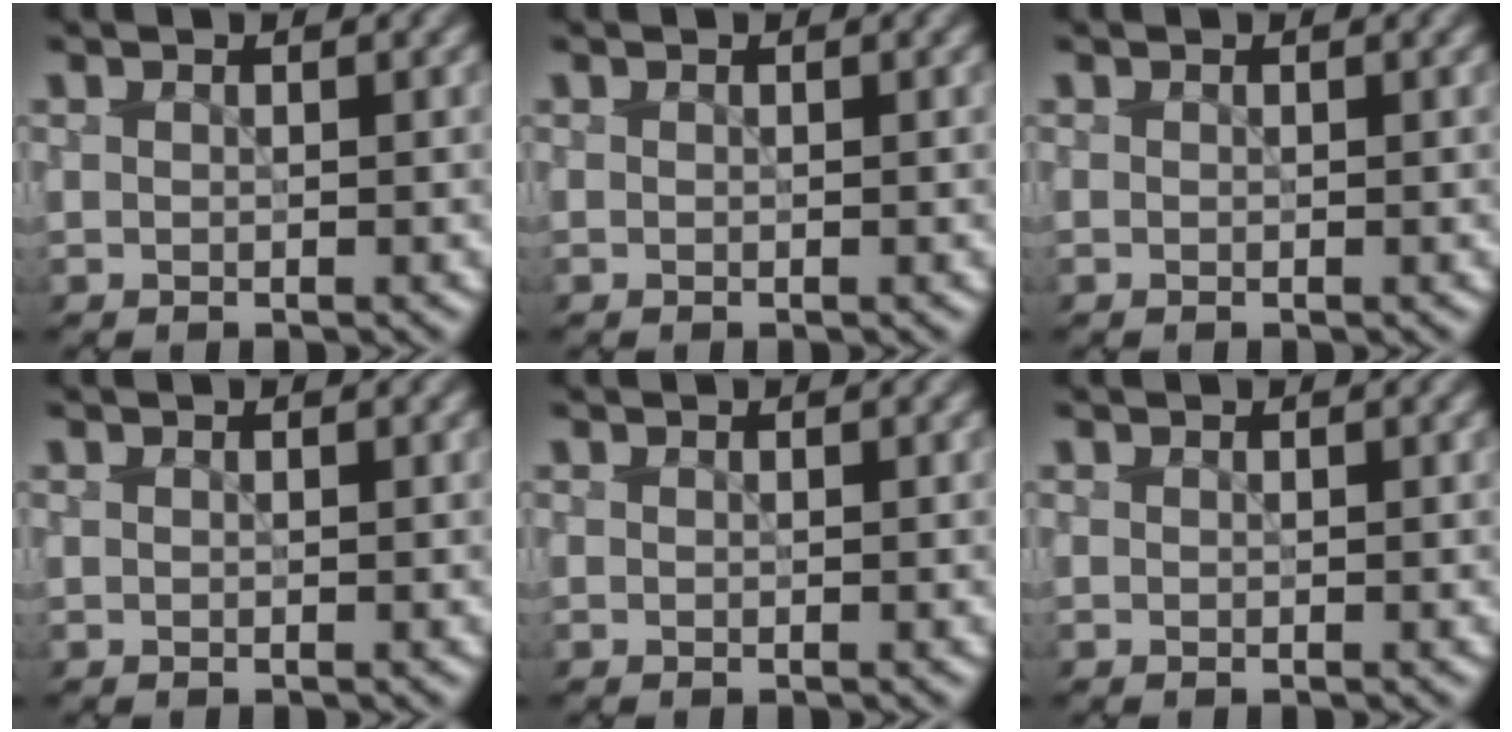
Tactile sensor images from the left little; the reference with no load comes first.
{"total": 0.0}
{"total": 0.0}
{"total": 0.0}
{"total": 0.0}
{"total": 0.0}